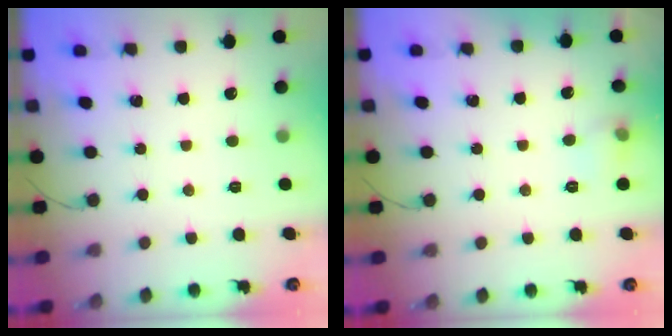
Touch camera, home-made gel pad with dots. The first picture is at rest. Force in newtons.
{"total": 5.8, "press": 5.6, "slide": 1.4}